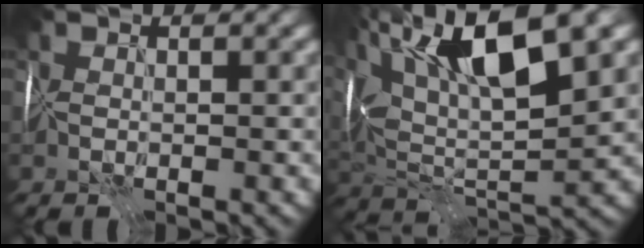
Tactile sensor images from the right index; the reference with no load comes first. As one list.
[{"total": 14.3, "force": [7.0, 4.9, 11.4], "torque": [-0.211, 0.017, 0.120]}]